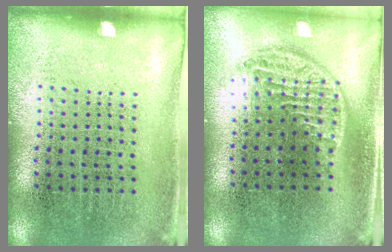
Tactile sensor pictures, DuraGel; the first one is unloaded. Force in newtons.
{"total": 1.4, "press": 1.2, "slide": 0.7}